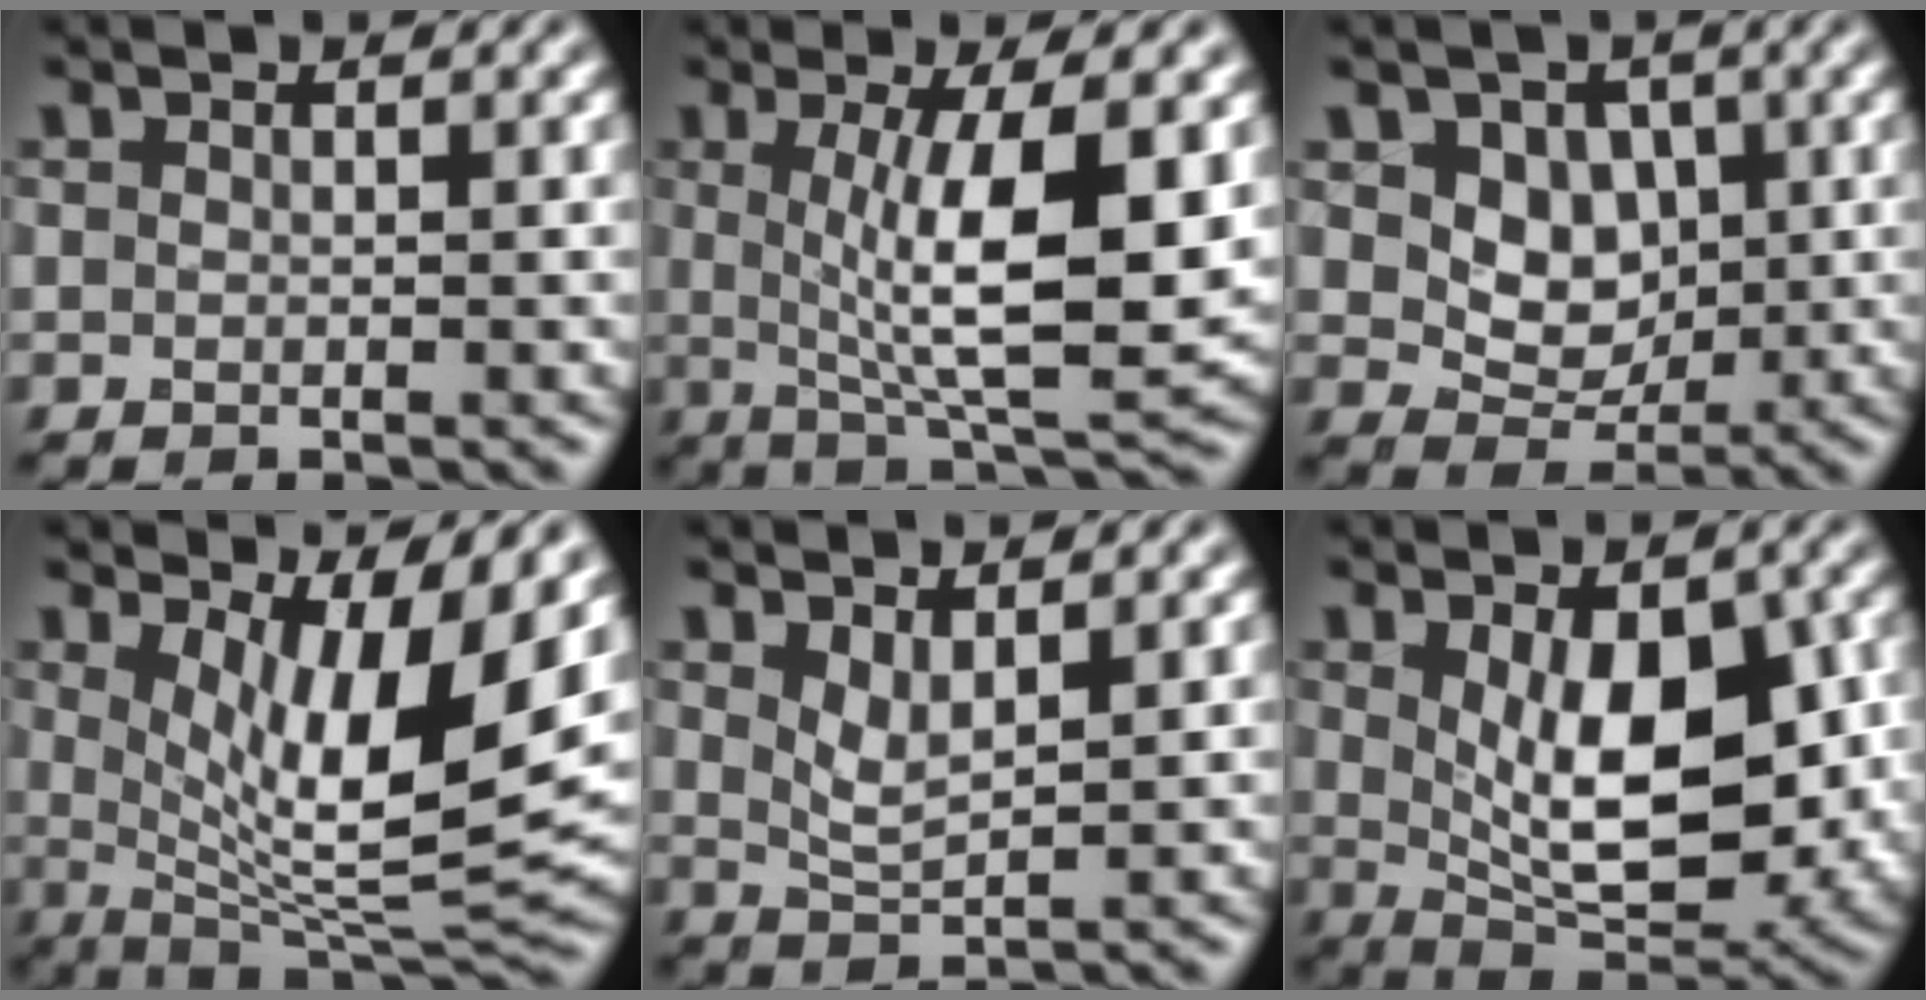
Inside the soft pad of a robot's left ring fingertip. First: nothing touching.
{"total": 9.2, "force": [1.1, 2.4, 8.8], "torque": [-0.141, -0.016, 0.026]}
{"total": 4.5, "force": [0.9, 3.6, 2.6], "torque": [-0.046, -0.011, 0.009]}
{"total": 11.3, "force": [3.4, 3.1, 10.3], "torque": [-0.154, -0.014, 0.065]}
{"total": 2.1, "force": [1.3, 0.6, 1.6], "torque": [-0.036, -0.009, 0.030]}
{"total": 9.7, "force": [1.0, 4.7, 8.5], "torque": [-0.138, -0.016, 0.030]}